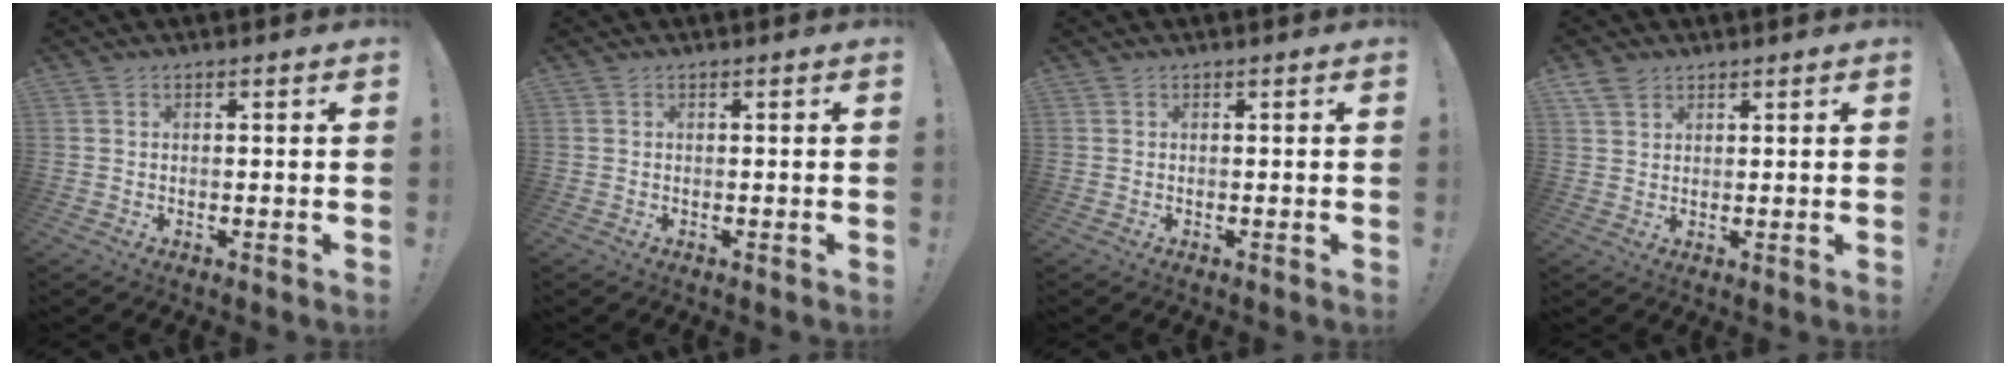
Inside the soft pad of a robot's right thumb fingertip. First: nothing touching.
{"total": 0.0}
{"total": 0.0}
{"total": 3.6, "force": [2.6, 2.2, 1.2], "torque": [-0.016, -0.012, 0.048]}